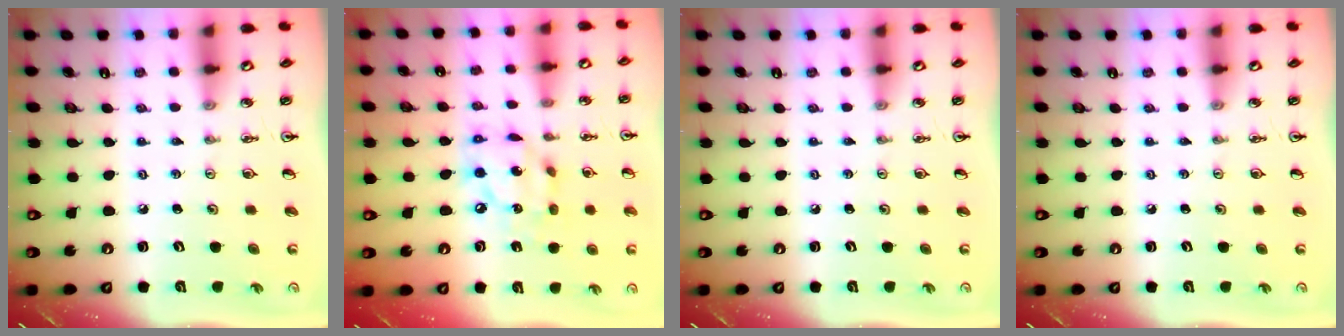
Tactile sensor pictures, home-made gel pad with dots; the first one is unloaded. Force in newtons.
{"total": 13.1, "press": 13.1, "slide": 1.4}
{"total": 0.0}
{"total": 0.0}